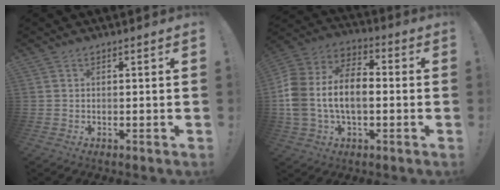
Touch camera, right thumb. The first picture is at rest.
{"total": 16.3, "force": [-2.1, 10.7, 12.0], "torque": [-0.244, 0.024, -0.035]}